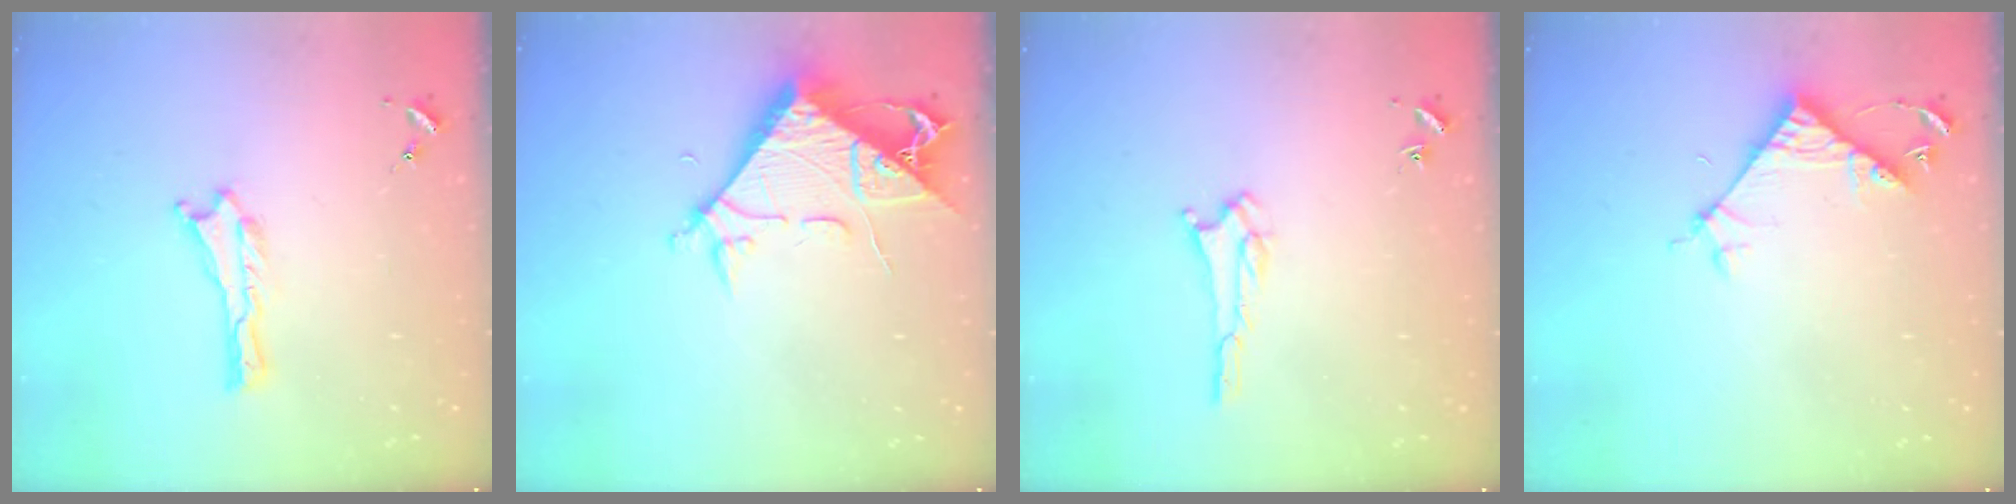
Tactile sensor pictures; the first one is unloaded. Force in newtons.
{"total": 7.0, "press": 6.9, "slide": 1.0}
{"total": 2.1, "press": 2.1, "slide": 0.2}
{"total": 6.0, "press": 6.0, "slide": 0.4}